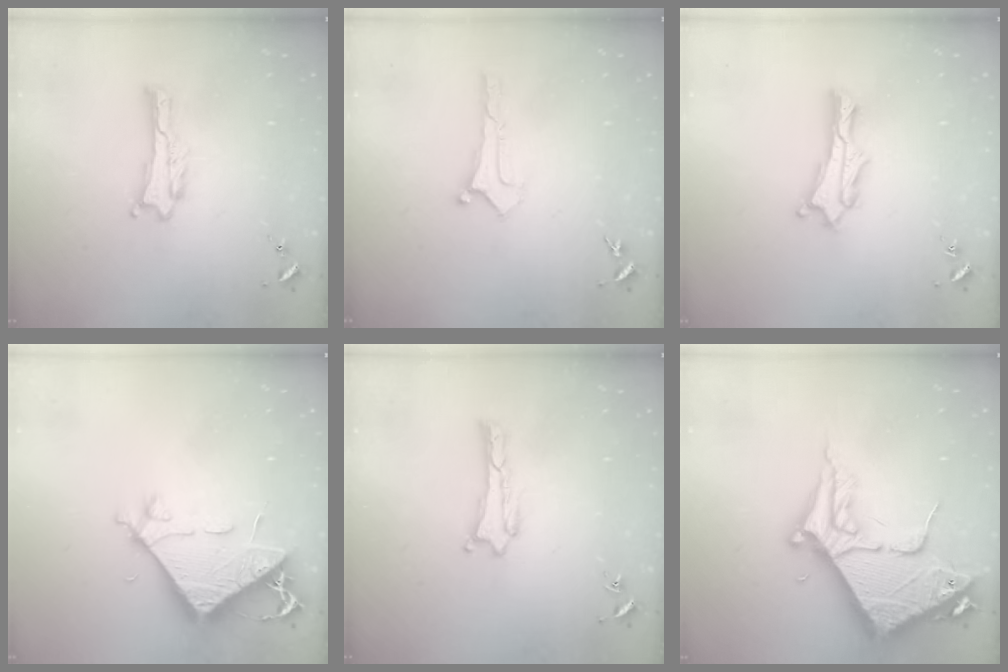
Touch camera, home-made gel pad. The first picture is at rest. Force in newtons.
{"total": 0.0}
{"total": 1.9, "press": 1.9, "slide": 0.2}
{"total": 7.2, "press": 7.1, "slide": 1.2}
{"total": 0.0}
{"total": 10.1, "press": 10.0, "slide": 1.1}